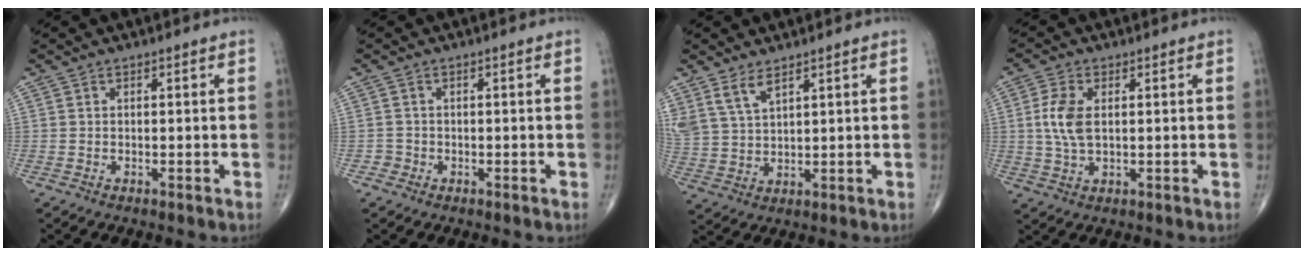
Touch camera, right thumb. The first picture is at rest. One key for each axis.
{"total": 1.3, "fx": -0.6, "fy": 1.1, "fz": -0.2, "tx": 0.012, "ty": 0.007, "tz": -0.017}
{"total": 6.1, "fx": 4.2, "fy": 2.5, "fz": 3.6, "tx": -0.072, "ty": -0.016, "tz": 0.094}
{"total": 6.6, "fx": 0.9, "fy": 3.6, "fz": 5.5, "tx": -0.124, "ty": 0.000, "tz": 0.018}